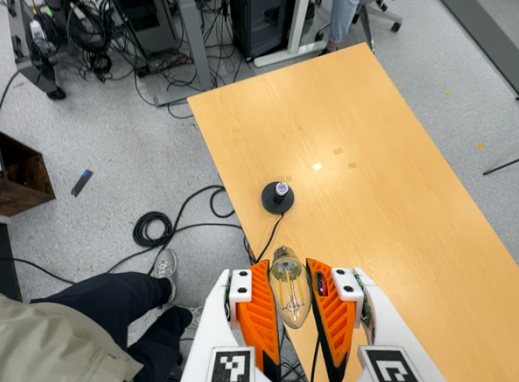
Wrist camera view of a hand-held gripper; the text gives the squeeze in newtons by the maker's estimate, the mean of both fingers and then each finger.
{"total": 21.2, "left": 23.9, "right": 18.6}